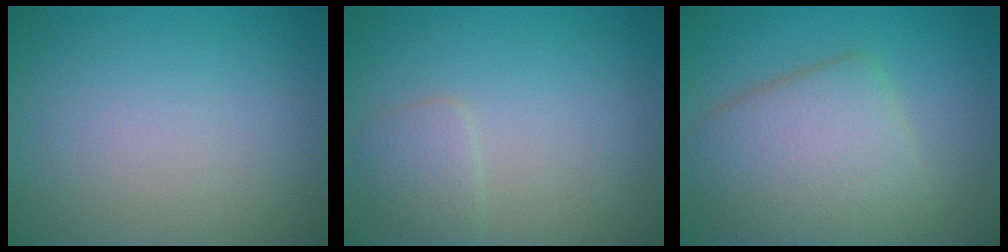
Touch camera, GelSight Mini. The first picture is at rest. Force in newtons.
{"total": 1.8, "press": 1.8, "slide": 0.0}
{"total": 7.3, "press": 7.3, "slide": 0.3}